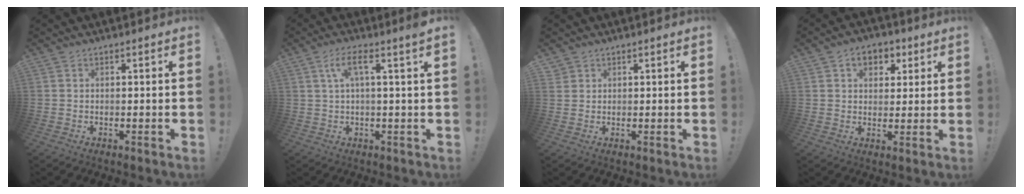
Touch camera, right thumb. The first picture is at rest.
{"total": 6.8, "force": [2.2, 0.6, 6.4], "torque": [-0.116, -0.001, 0.034]}
{"total": 1.6, "force": [1.2, 1.1, 0.2], "torque": [0.003, -0.009, 0.022]}
{"total": 7.8, "force": [3.1, 5.9, 3.9], "torque": [-0.045, -0.008, 0.058]}